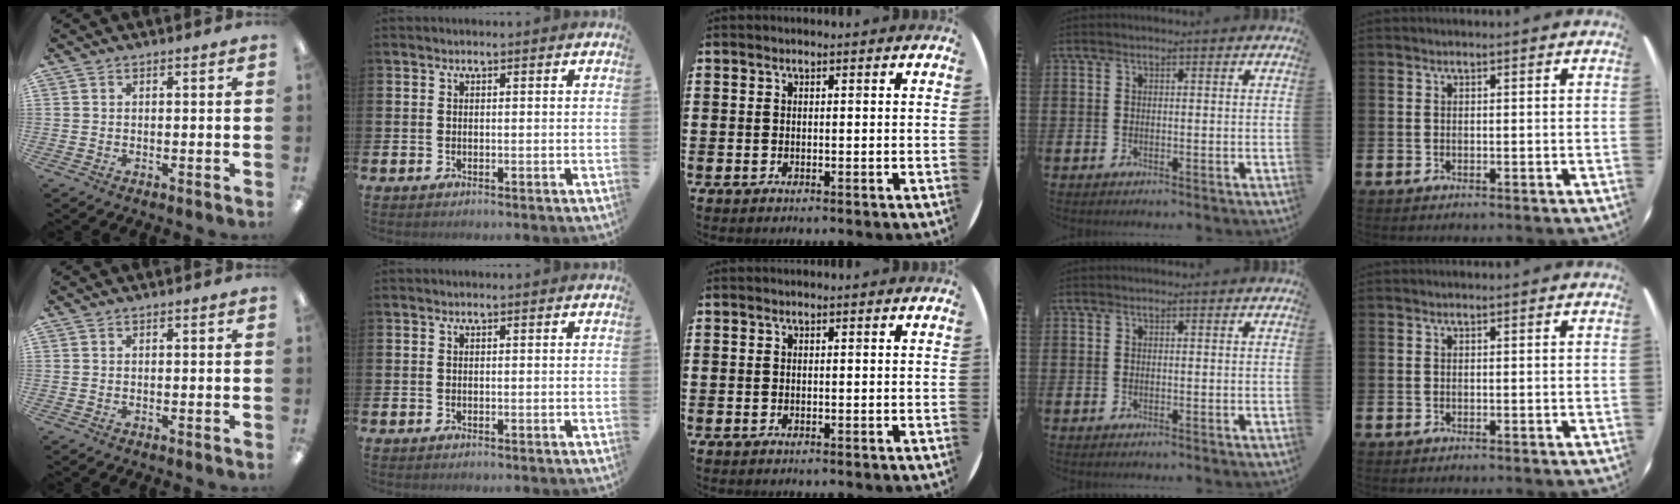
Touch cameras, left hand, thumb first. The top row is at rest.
{}